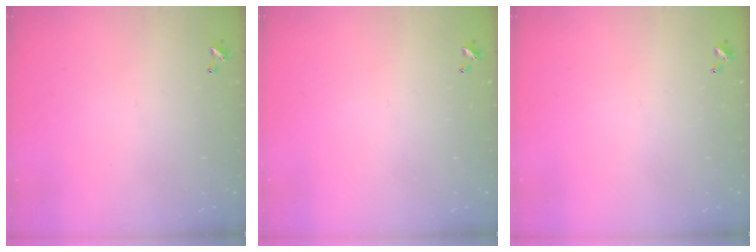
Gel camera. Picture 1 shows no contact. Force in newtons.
{"total": 0.0}
{"total": 0.0}